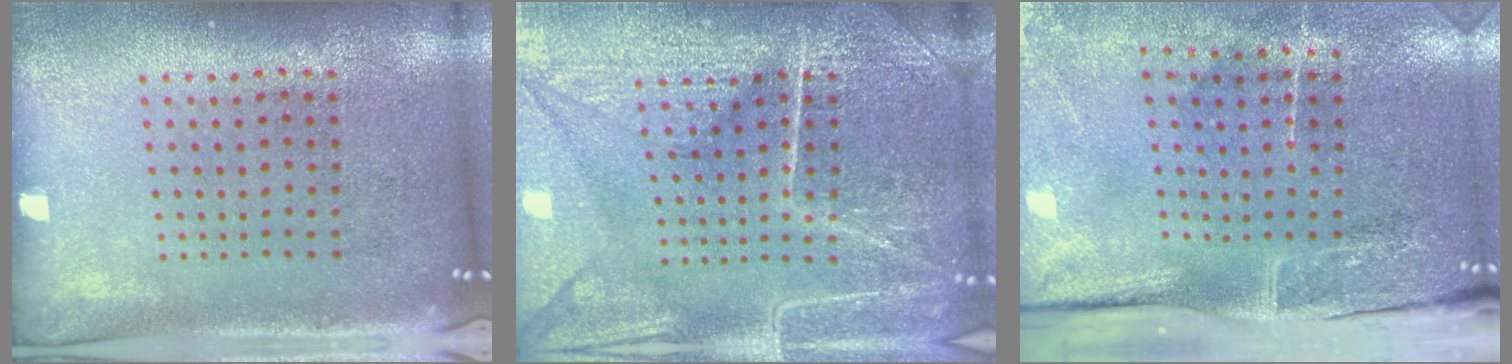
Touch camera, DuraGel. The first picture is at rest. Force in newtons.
{"total": 5.5, "press": 5.5, "slide": 0.6}
{"total": 5.0, "press": 3.9, "slide": 3.2}